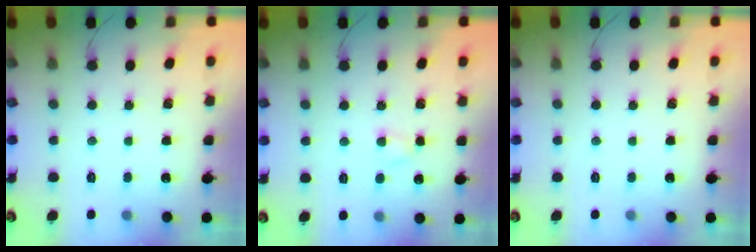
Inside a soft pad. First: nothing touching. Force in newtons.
{"total": 2.7, "press": 2.5, "slide": 1.2}
{"total": 0.0}